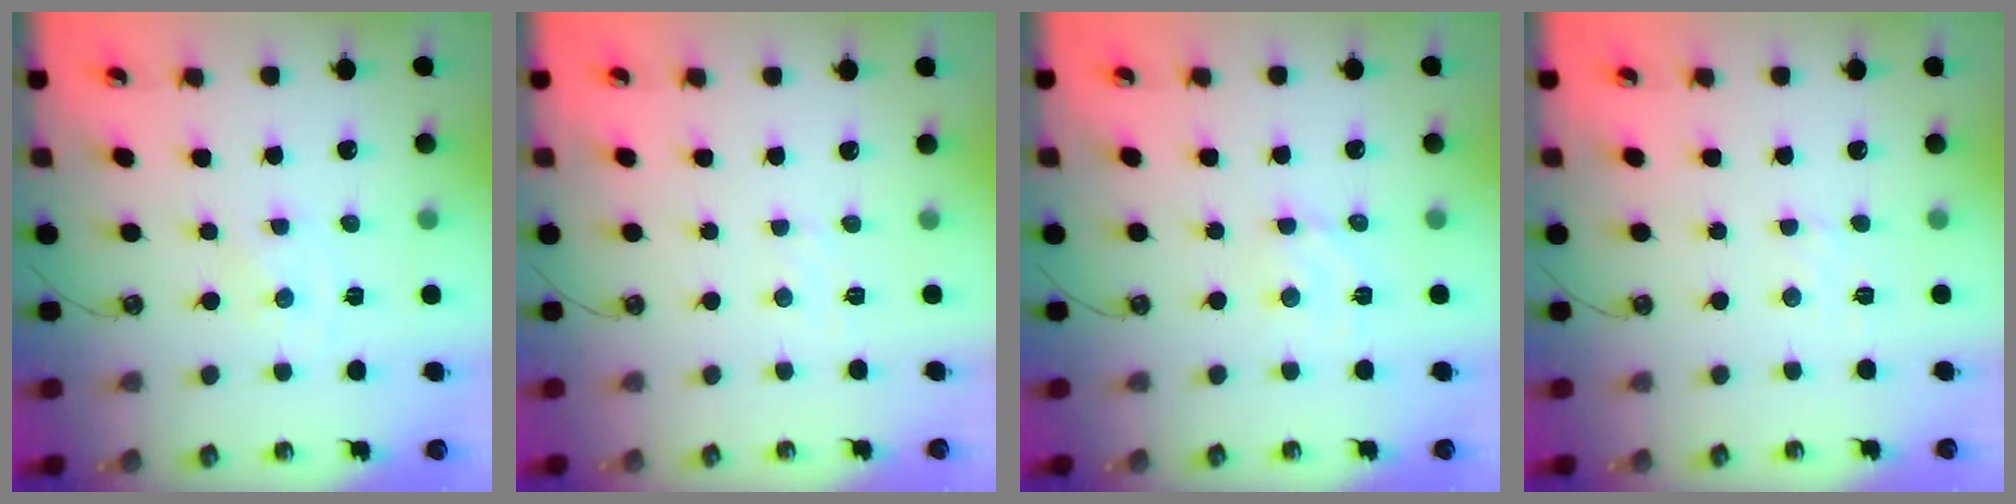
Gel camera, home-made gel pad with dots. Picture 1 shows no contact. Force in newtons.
{"total": 3.3, "press": 3.3, "slide": 0.5}
{"total": 3.3, "press": 3.3, "slide": 0.3}
{"total": 3.0, "press": 3.0, "slide": 0.4}